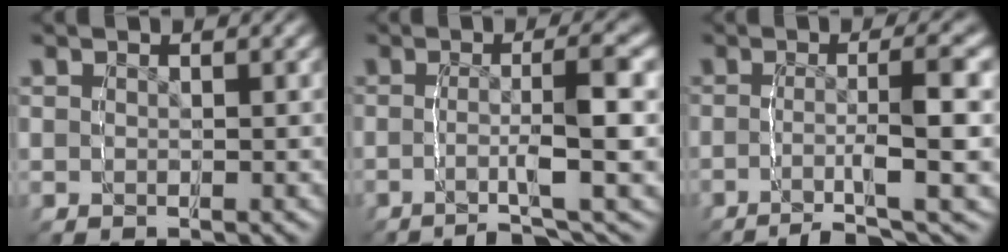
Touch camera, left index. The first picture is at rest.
{"total": 5.2, "force": [-2.8, 0.0, 4.4], "torque": [-0.070, -0.008, -0.048]}
{"total": 6.5, "force": [-4.1, 0.5, 5.1], "torque": [-0.075, -0.011, -0.062]}